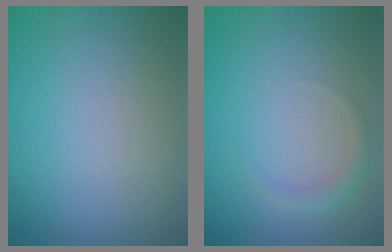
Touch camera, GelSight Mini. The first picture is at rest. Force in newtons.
{"total": 1.2, "press": 1.2, "slide": 0.0}